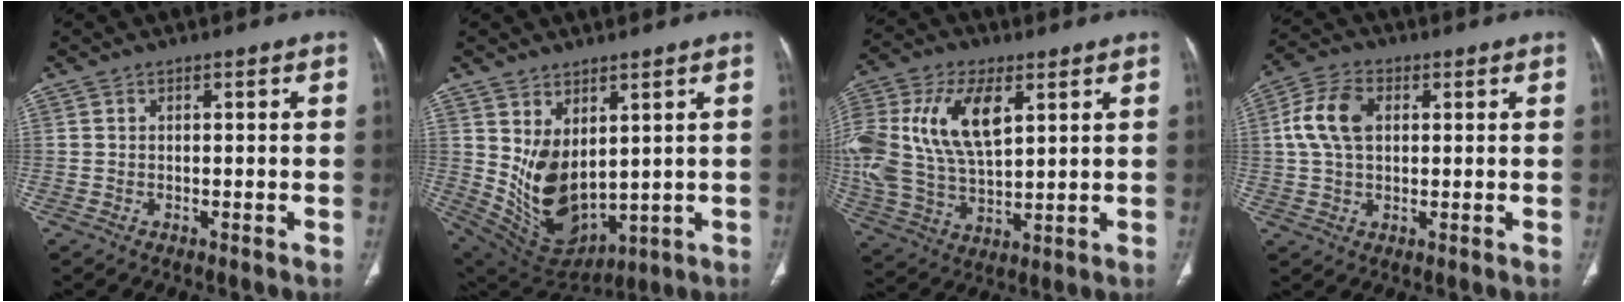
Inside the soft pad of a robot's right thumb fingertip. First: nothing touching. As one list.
[{"total": 13.0, "force": [2.4, 8.1, 9.9], "torque": [-0.157, -0.031, 0.080]}, {"total": 22.5, "force": [6.3, 12.3, 17.7], "torque": [-0.401, 0.001, 0.116]}, {"total": 9.0, "force": [1.7, 5.8, 6.6], "torque": [-0.135, 0.016, 0.030]}]